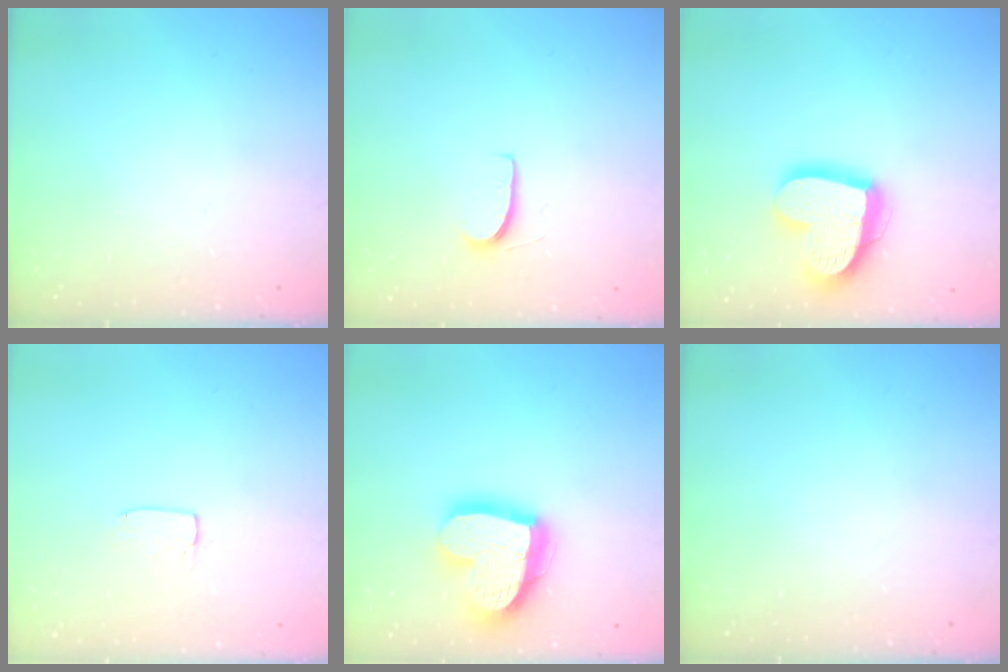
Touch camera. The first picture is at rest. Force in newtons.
{"total": 5.4, "press": 5.3, "slide": 0.5}
{"total": 18.0, "press": 17.9, "slide": 1.5}
{"total": 3.7, "press": 3.6, "slide": 0.2}
{"total": 20.2, "press": 20.1, "slide": 2.0}
{"total": 0.0}